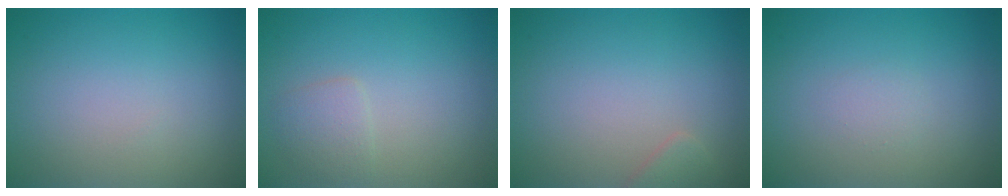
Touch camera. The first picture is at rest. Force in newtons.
{"total": 1.5, "press": 1.5, "slide": 0.1}
{"total": 1.2, "press": 1.2, "slide": 0.0}
{"total": 0.7, "press": 0.7, "slide": 0.1}